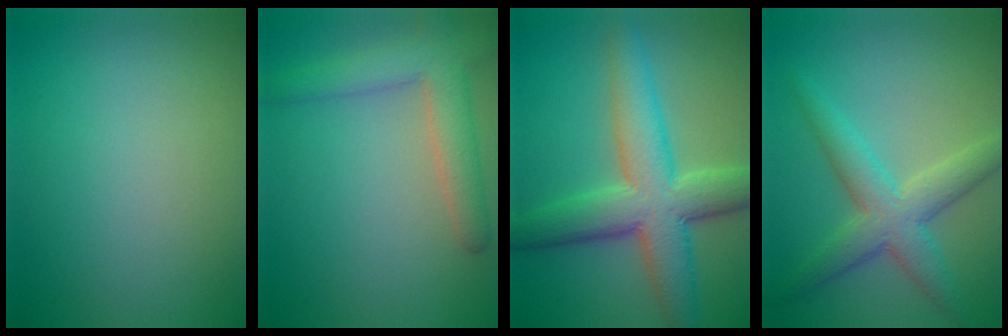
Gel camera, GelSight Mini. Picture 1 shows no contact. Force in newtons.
{"total": 4.7, "press": 4.6, "slide": 0.5}
{"total": 8.5, "press": 8.5, "slide": 0.2}
{"total": 5.2, "press": 5.2, "slide": 0.2}